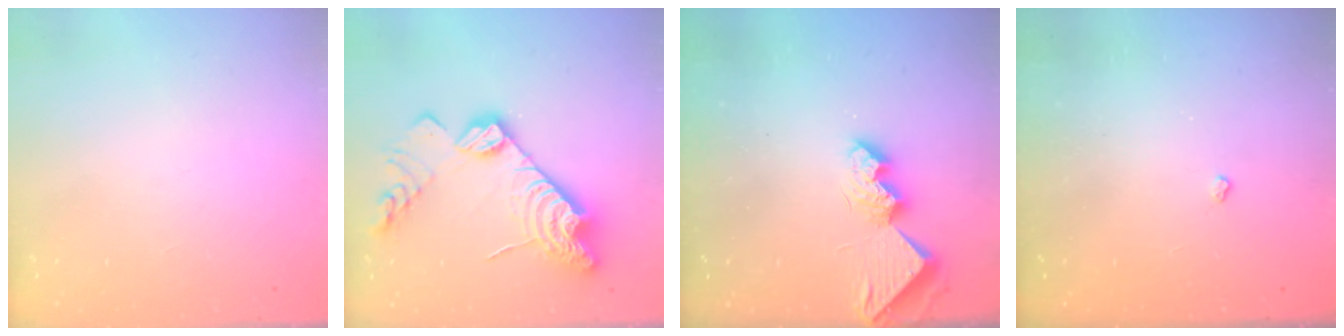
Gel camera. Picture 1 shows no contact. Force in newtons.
{"total": 19.7, "press": 19.6, "slide": 1.7}
{"total": 9.5, "press": 9.5, "slide": 0.9}
{"total": 2.5, "press": 2.4, "slide": 0.5}